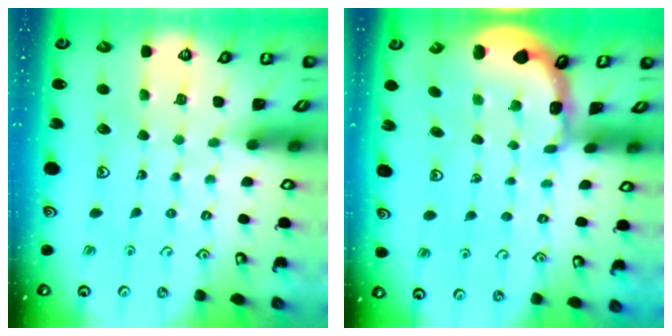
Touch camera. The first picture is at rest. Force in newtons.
{"total": 1.0, "press": 1.0, "slide": 0.2}